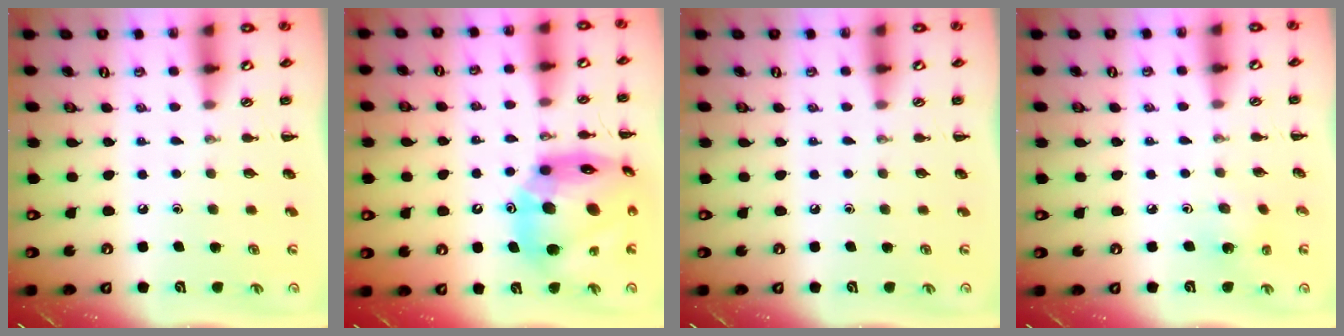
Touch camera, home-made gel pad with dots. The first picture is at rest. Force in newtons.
{"total": 20.8, "press": 19.8, "slide": 6.2}
{"total": 0.0}
{"total": 2.4, "press": 2.2, "slide": 0.8}